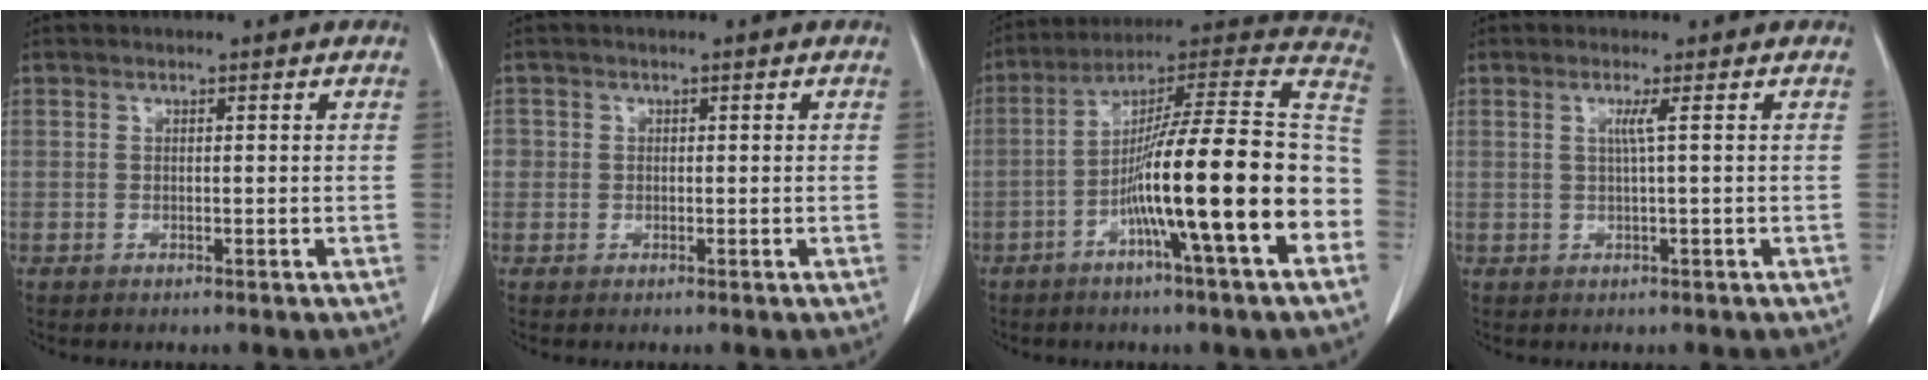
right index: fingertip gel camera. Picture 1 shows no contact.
{"total": 1.4, "force": [0.1, 1.4, 0.2], "torque": [0.009, 0.005, 0.001]}
{"total": 22.0, "force": [-6.3, 0.4, 21.1], "torque": [-0.279, 0.010, -0.106]}
{"total": 1.6, "force": [0.4, -0.6, 1.4], "torque": [-0.031, 0.001, 0.008]}